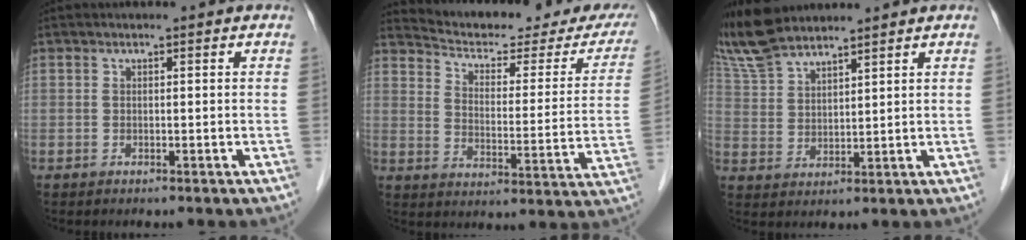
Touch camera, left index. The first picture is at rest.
{"total": 22.6, "force": [20.7, 4.7, 7.8], "torque": [-0.104, -0.052, 0.253]}
{"total": 10.8, "force": [9.8, 2.2, 4.0], "torque": [-0.101, 0.019, 0.207]}